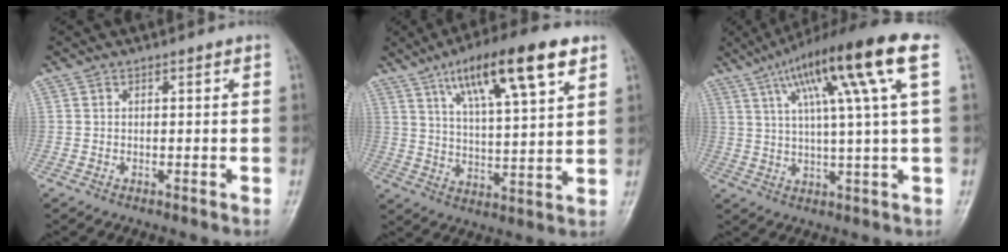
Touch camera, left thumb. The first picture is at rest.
{"total": 17.8, "force": [9.6, 4.6, 14.3], "torque": [-0.214, -0.024, 0.158]}
{"total": 17.1, "force": [7.1, 1.0, 15.5], "torque": [-0.256, 0.008, 0.113]}